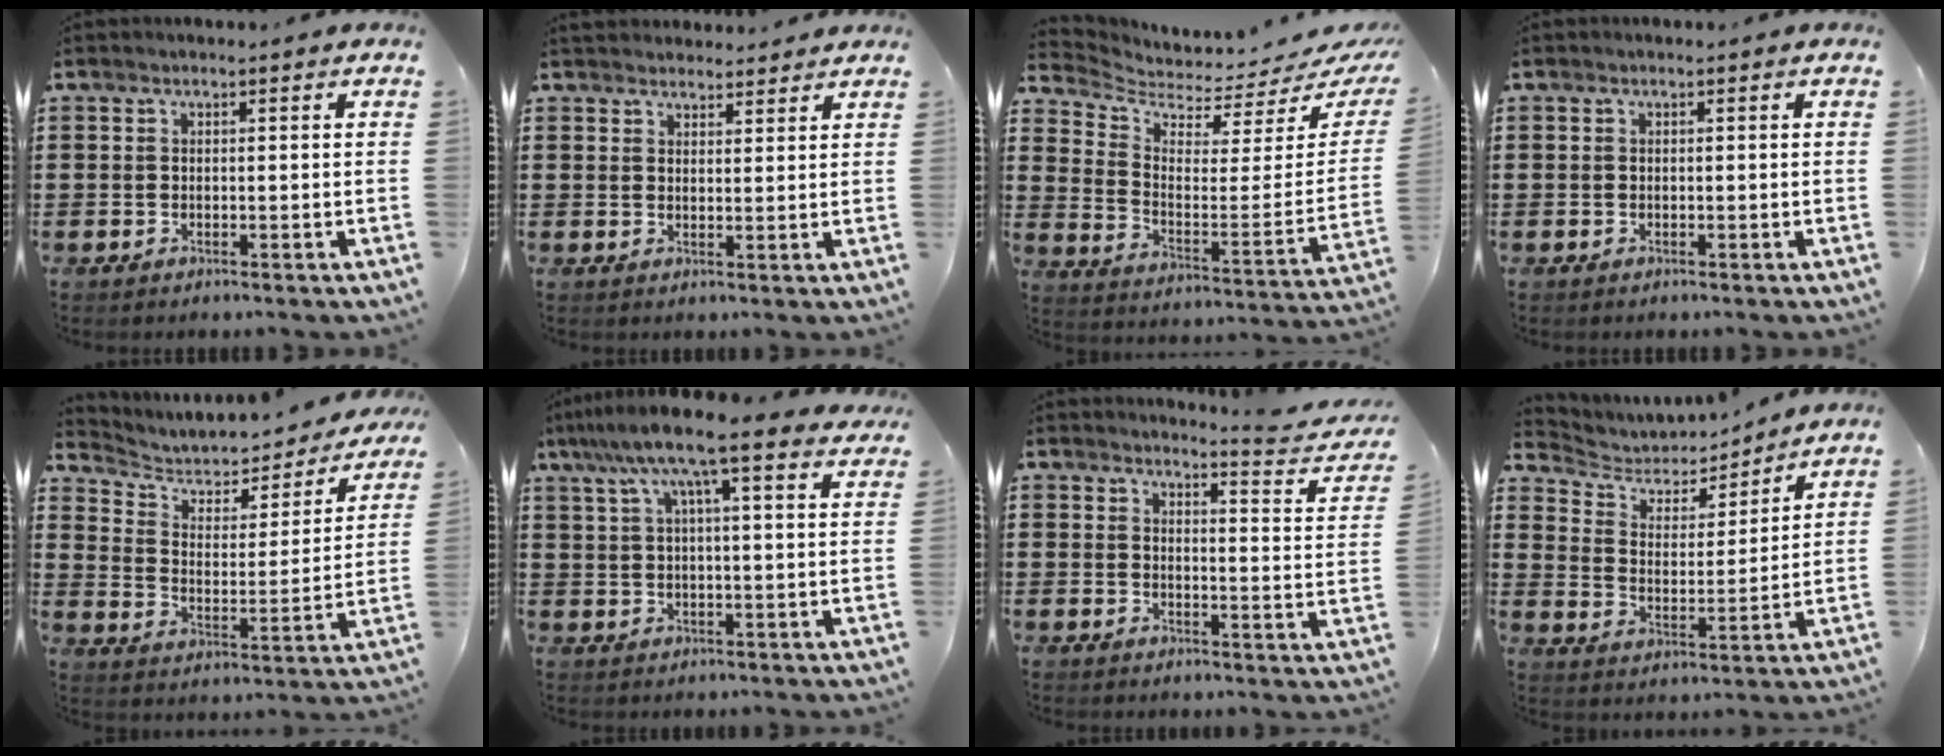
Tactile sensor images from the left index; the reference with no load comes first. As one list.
[{"total": 2.8, "force": [2.7, 0.6, -0.3], "torque": [-0.003, -0.006, 0.053]}, {"total": 2.7, "force": [2.5, 0.3, 1.1], "torque": [-0.043, -0.041, 0.035]}, {"total": 0.0}, {"total": 4.6, "force": [3.8, 2.3, 1.4], "torque": [-0.051, -0.024, 0.060]}, {"total": 10.4, "force": [7.4, 1.3, 7.2], "torque": [-0.161, -0.010, 0.128]}, {"total": 4.3, "force": [3.9, -0.4, 1.7], "torque": [-0.035, -0.032, 0.062]}, {"total": 4.1, "force": [3.7, 1.8, 0.7], "torque": [-0.042, -0.027, 0.057]}]